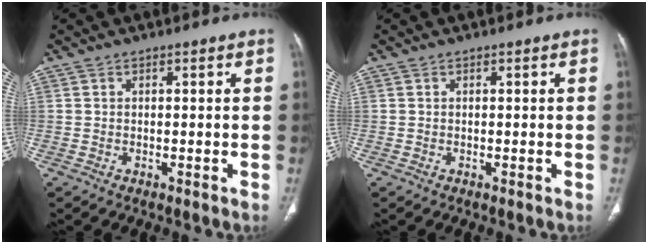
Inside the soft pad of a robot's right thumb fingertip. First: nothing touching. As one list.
[{"total": 0.0}]